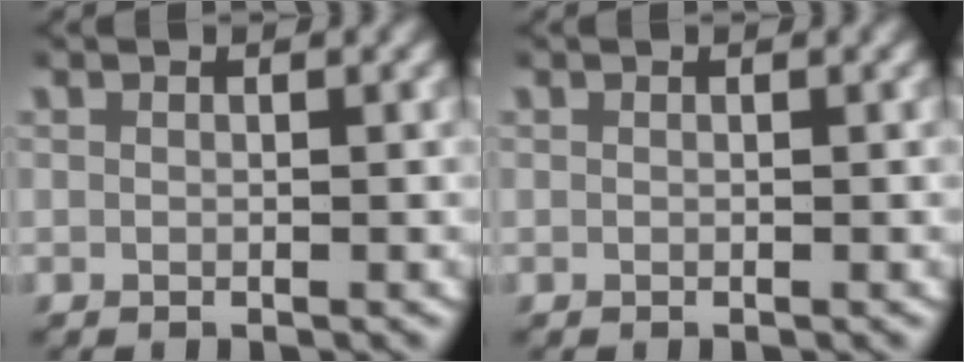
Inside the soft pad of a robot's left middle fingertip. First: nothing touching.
{"total": 0.0}